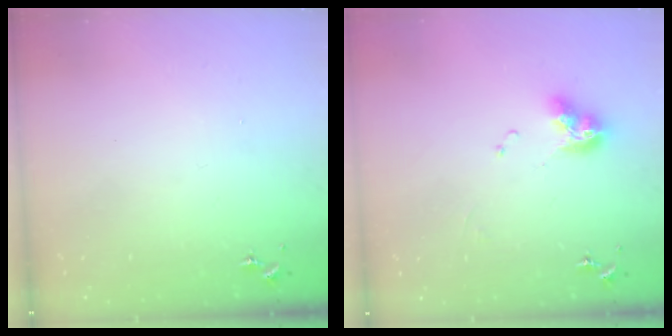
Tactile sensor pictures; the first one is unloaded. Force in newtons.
{"total": 11.4, "press": 11.4, "slide": 0.9}